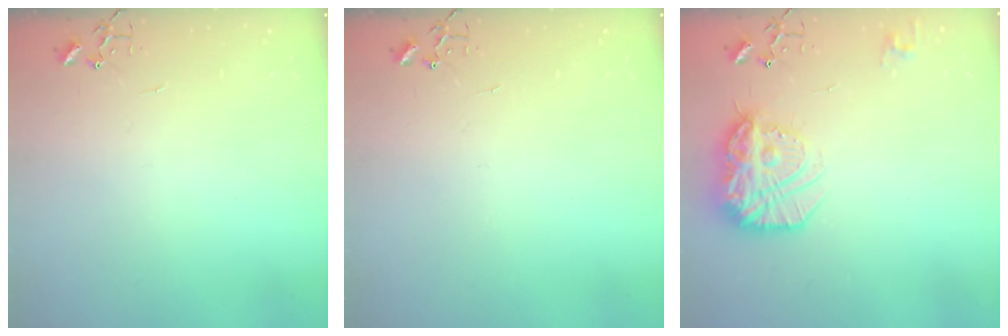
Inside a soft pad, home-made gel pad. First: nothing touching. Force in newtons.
{"total": 0.0}
{"total": 18.8, "press": 18.7, "slide": 1.6}